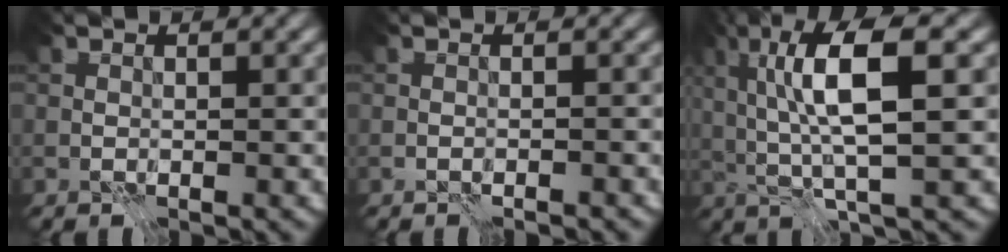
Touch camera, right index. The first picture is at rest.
{"total": 1.3, "force": [-1.2, 0.0, 0.4], "torque": [-0.002, -0.002, -0.024]}
{"total": 7.8, "force": [1.8, 2.2, 7.3], "torque": [-0.133, 0.005, 0.031]}